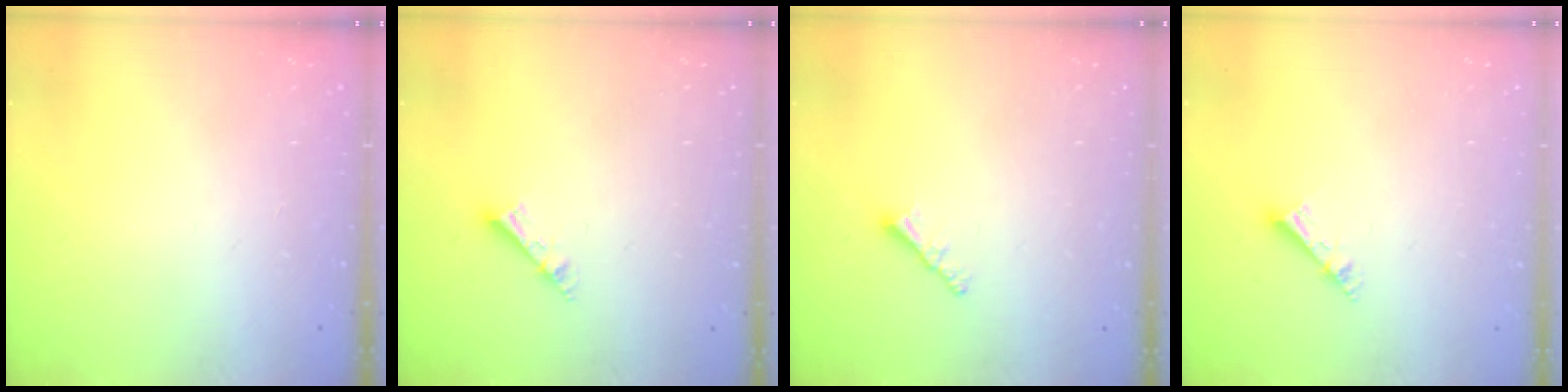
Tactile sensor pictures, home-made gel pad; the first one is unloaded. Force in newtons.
{"total": 3.8, "press": 3.8, "slide": 0.2}
{"total": 2.1, "press": 2.0, "slide": 0.5}
{"total": 4.2, "press": 4.2, "slide": 0.2}